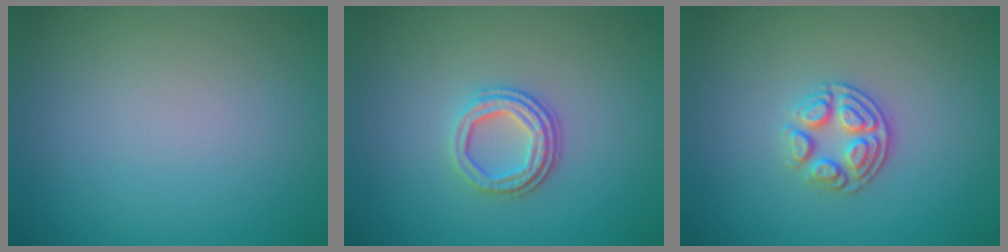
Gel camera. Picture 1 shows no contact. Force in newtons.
{"total": 3.1, "press": 2.5, "slide": 1.9}
{"total": 3.2, "press": 2.6, "slide": 2.0}